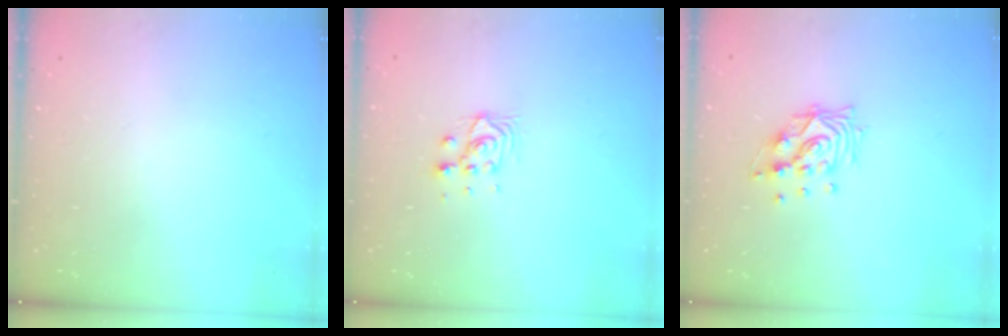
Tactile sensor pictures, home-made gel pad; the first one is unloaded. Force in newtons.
{"total": 6.4, "press": 6.4, "slide": 0.4}
{"total": 11.5, "press": 11.4, "slide": 1.5}